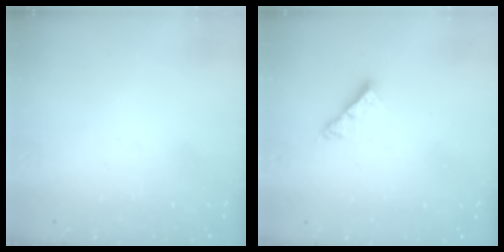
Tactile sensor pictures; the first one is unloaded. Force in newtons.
{"total": 5.3, "press": 5.3, "slide": 0.6}